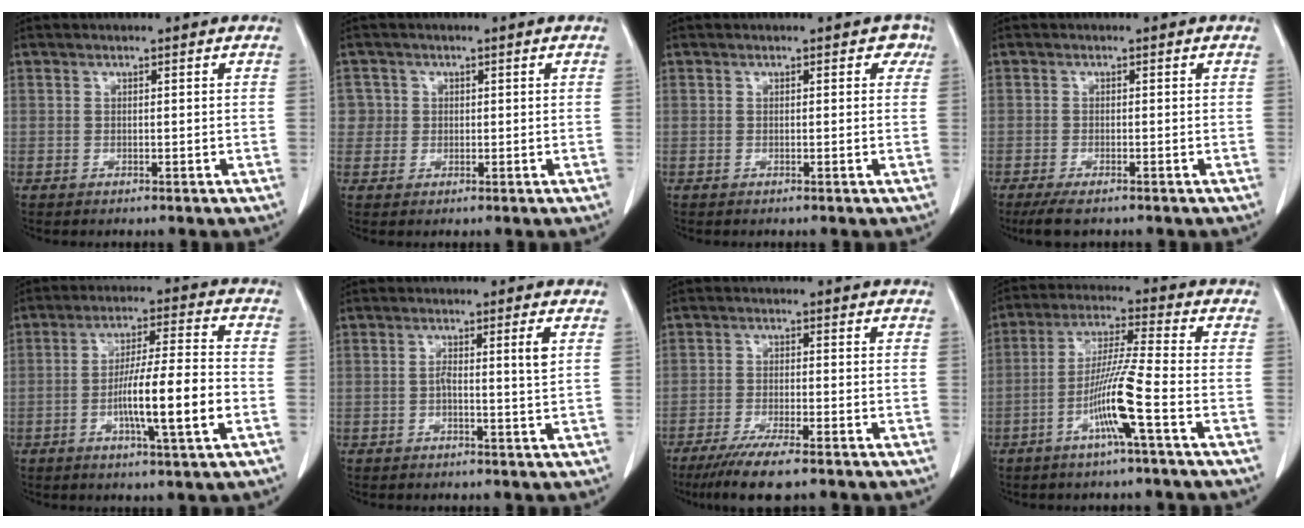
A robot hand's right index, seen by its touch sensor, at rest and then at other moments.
{"total": 2.7, "force": [0.4, 2.6, -0.2], "torque": [0.025, 0.006, 0.003]}
{"total": 1.3, "force": [0.6, 0.9, 0.8], "torque": [0.005, 0.005, -0.001]}
{"total": 3.7, "force": [-2.7, 0.7, 2.4], "torque": [-0.047, -0.011, -0.040]}
{"total": 11.5, "force": [-3.2, 0.2, 11.0], "torque": [-0.189, 0.001, -0.057]}
{"total": 3.1, "force": [0.2, -0.4, 3.1], "torque": [-0.053, 0.001, 0.003]}
{"total": 7.7, "force": [-5.8, 0.3, 5.1], "torque": [-0.087, -0.019, -0.094]}
{"total": 9.4, "force": [-3.9, -1.2, 8.5], "torque": [-0.168, -0.002, -0.078]}